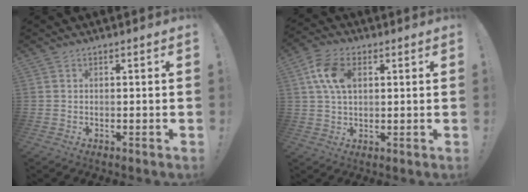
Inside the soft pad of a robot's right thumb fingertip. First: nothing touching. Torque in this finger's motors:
{"motor_torque": [0.10, 0.83, 1.01, -0.03, 0.32]}